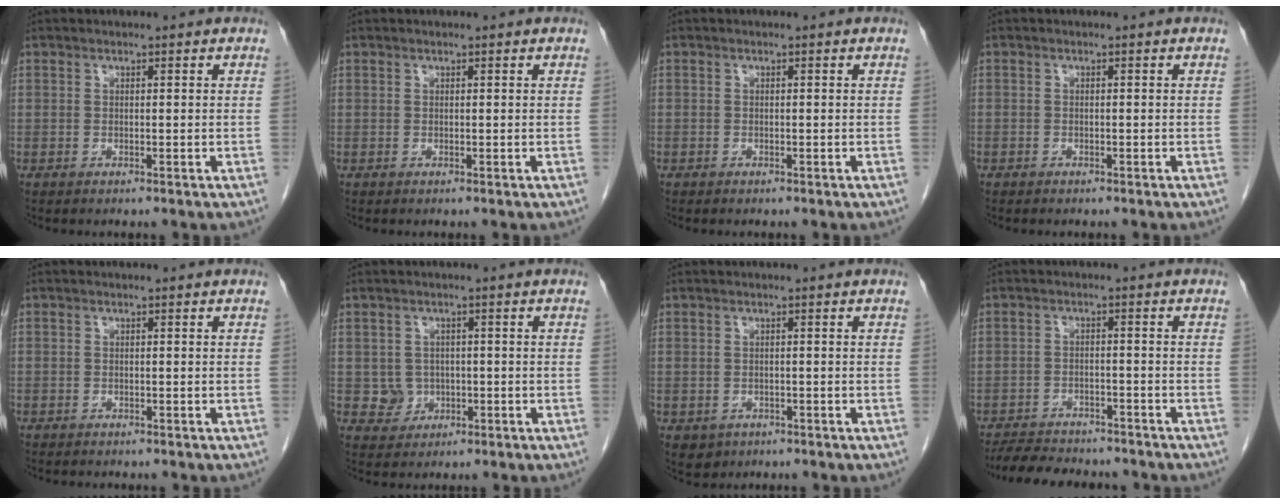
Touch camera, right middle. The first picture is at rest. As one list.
[{"total": 0.0}, {"total": 0.6, "force": [-0.4, 0.4, 0.0], "torque": [-0.007, 0.002, -0.008]}, {"total": 0.9, "force": [-0.7, 0.6, 0.1], "torque": [-0.010, 0.001, -0.012]}, {"total": 1.6, "force": [-1.4, 0.8, 0.3], "torque": [-0.011, -0.002, -0.018]}, {"total": 3.3, "force": [-0.5, 3.3, 0.4], "torque": [0.002, 0.008, -0.001]}, {"total": 2.7, "force": [-1.4, 2.3, 0.5], "torque": [-0.008, 0.005, -0.015]}, {"total": 9.8, "force": [-8.9, 2.8, 3.1], "torque": [-0.050, -0.002, -0.130]}]